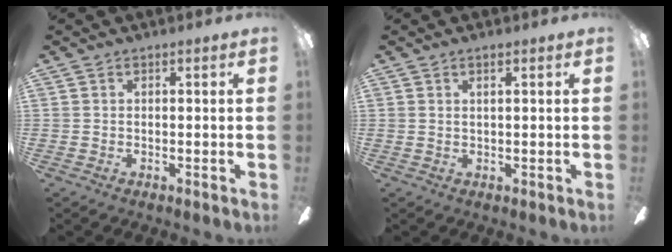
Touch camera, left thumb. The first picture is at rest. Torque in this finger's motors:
{"motor_torque": [-0.08, -0.29, -0.06, -0.12, 0.00]}